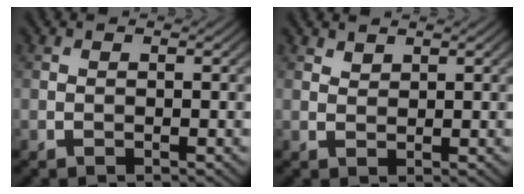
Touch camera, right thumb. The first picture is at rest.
{"total": 1.3, "force": [1.1, 0.5, 0.4], "torque": [-0.011, -0.001, 0.027]}